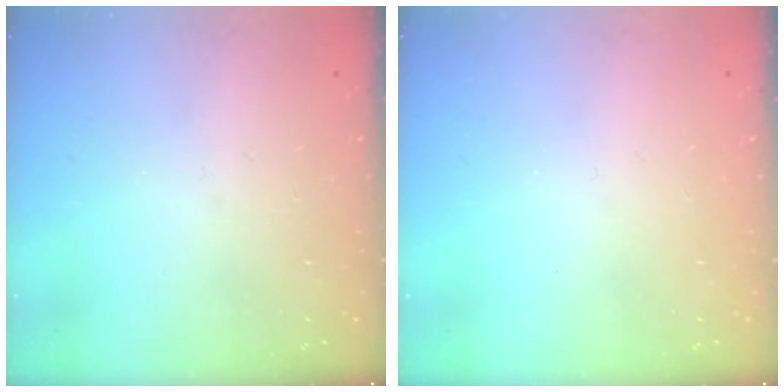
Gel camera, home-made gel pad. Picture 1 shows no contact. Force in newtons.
{"total": 0.0}